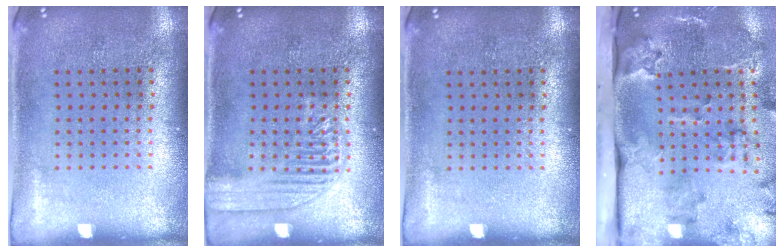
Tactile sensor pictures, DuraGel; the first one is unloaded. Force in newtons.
{"total": 2.4, "press": 2.4, "slide": 0.3}
{"total": 0.0}
{"total": 4.1, "press": 2.7, "slide": 3.0}